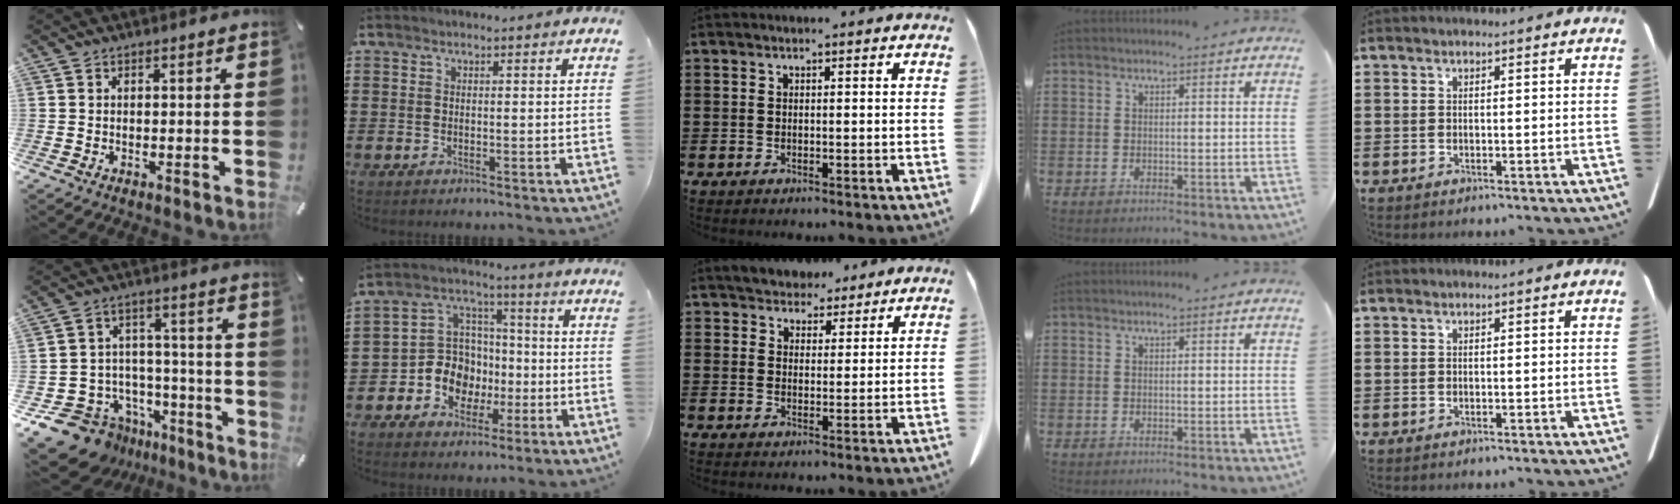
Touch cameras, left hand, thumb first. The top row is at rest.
{"thumb": {"total": 13.1, "force": [-9.2, 8.7, 3.4], "torque": [-0.067, 0.049, -0.154]}, "index": {"total": 9.7, "force": [-2.8, 8.8, 3.0], "torque": [-0.099, 0.017, -0.049]}, "middle": {"total": 4.0, "force": [3.7, 1.5, -0.2], "torque": [-0.004, -0.011, 0.068]}}